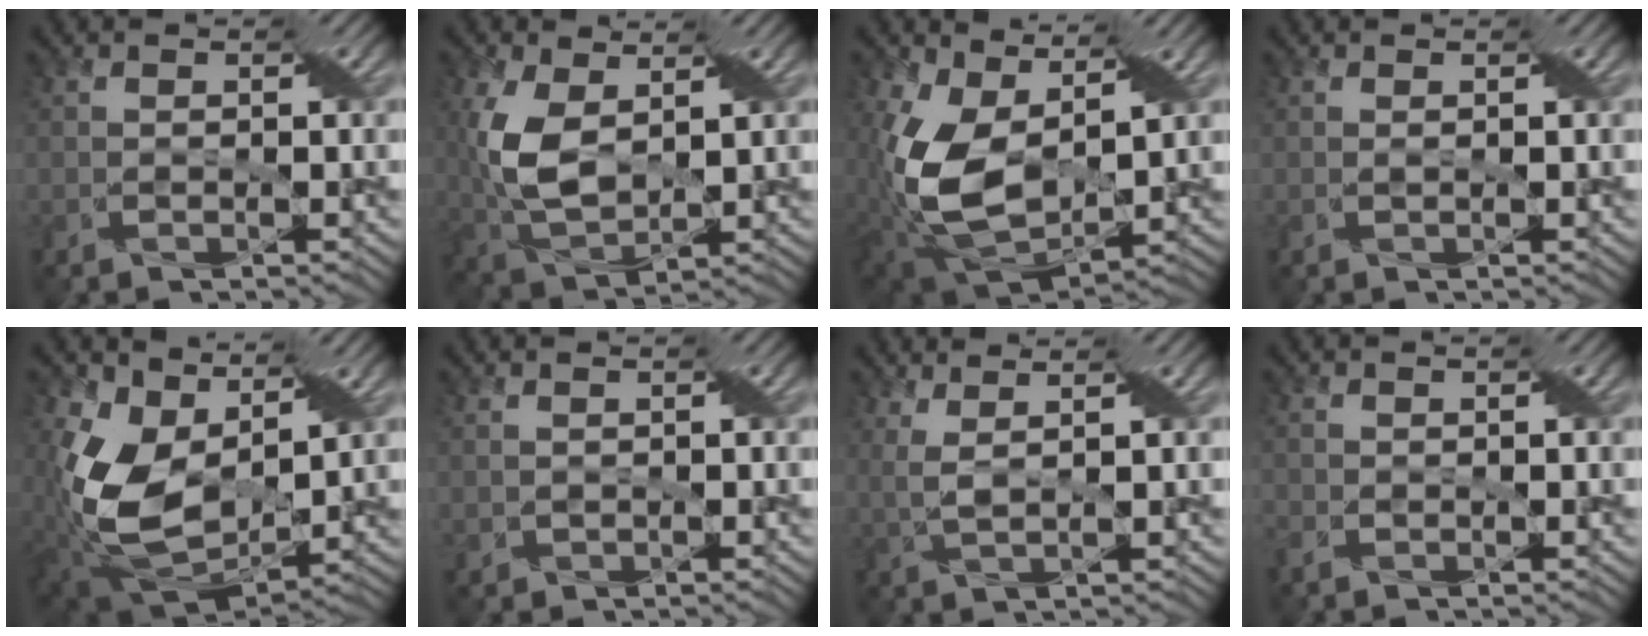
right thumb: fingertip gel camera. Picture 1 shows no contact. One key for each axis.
{"total": 8.4, "fx": 1.9, "fy": 4.7, "fz": 6.6, "tx": -0.167, "ty": 0.000, "tz": 0.035}
{"total": 13.0, "fx": 2.4, "fy": 8.0, "fz": 9.9, "tx": -0.241, "ty": -0.012, "tz": 0.045}
{"total": 0.0}
{"total": 13.0, "fx": 3.3, "fy": 8.7, "fz": 9.1, "tx": -0.221, "ty": -0.011, "tz": 0.063}
{"total": 0.7, "fx": -0.1, "fy": 0.7, "fz": 0.0, "tx": -0.003, "ty": -0.003, "tz": 0.004}
{"total": 3.3, "fx": 2.0, "fy": 1.0, "fz": 2.4, "tx": -0.049, "ty": 0.004, "tz": 0.033}
{"total": 1.7, "fx": -1.0, "fy": 1.2, "fz": 0.7, "tx": -0.019, "ty": -0.008, "tz": -0.023}